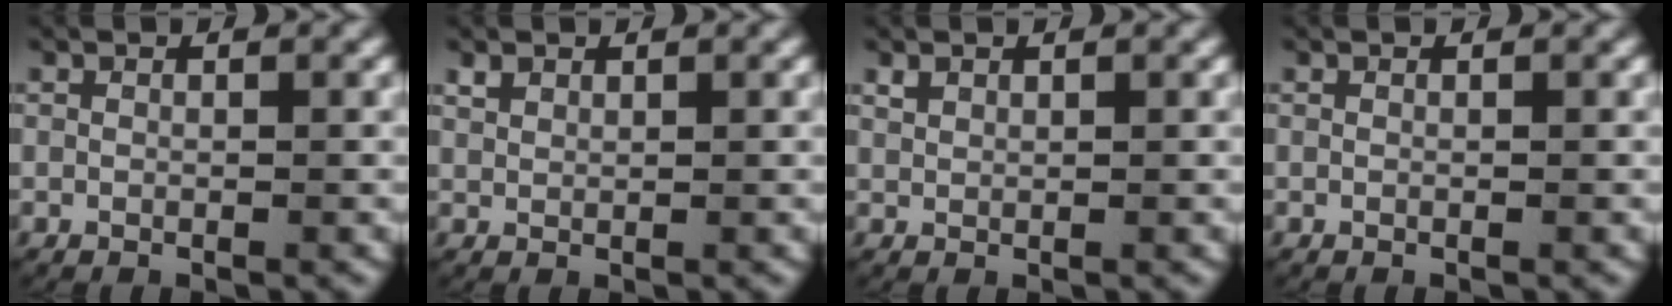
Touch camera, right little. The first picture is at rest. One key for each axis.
{"total": 1.1, "fx": 0.8, "fy": 0.7, "fz": 0.4, "tx": -0.014, "ty": -0.002, "tz": 0.022}
{"total": 0.8, "fx": 0.6, "fy": 0.5, "fz": 0.3, "tx": -0.010, "ty": -0.001, "tz": 0.018}
{"total": 0.0}